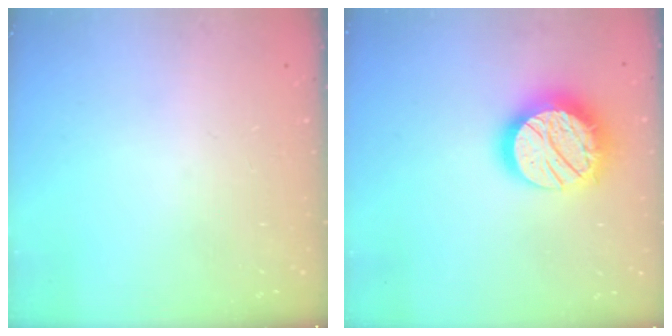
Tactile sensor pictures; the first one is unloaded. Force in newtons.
{"total": 18.7, "press": 18.7, "slide": 1.1}